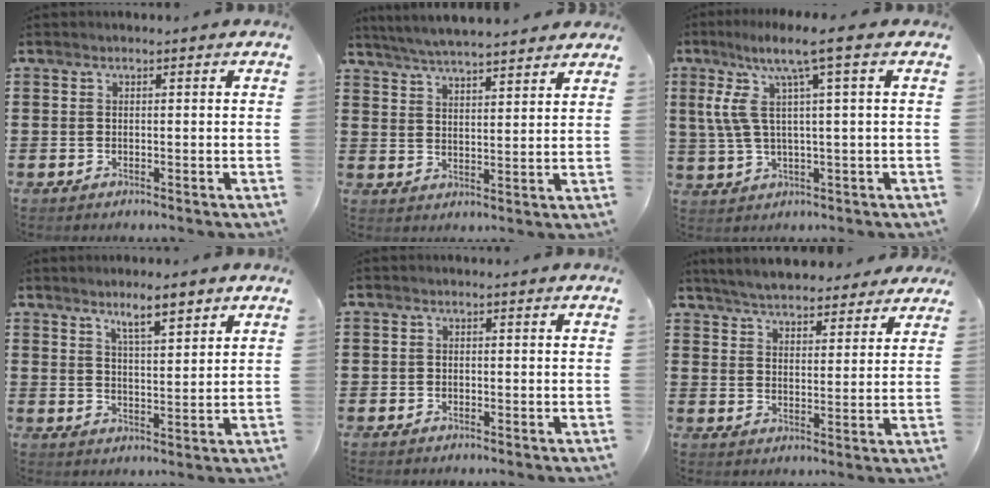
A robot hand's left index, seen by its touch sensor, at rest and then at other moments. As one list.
[{"total": 5.3, "force": [5.1, 0.0, 1.3], "torque": [-0.045, -0.021, 0.092]}, {"total": 9.2, "force": [3.3, 0.8, 8.5], "torque": [-0.193, -0.006, 0.045]}, {"total": 5.7, "force": [4.3, 0.8, 3.7], "torque": [-0.059, -0.013, 0.069]}, {"total": 0.7, "force": [-0.4, 0.6, 0.1], "torque": [-0.005, 0.002, -0.008]}, {"total": 5.4, "force": [5.3, 0.7, 1.0], "torque": [-0.042, -0.019, 0.095]}]